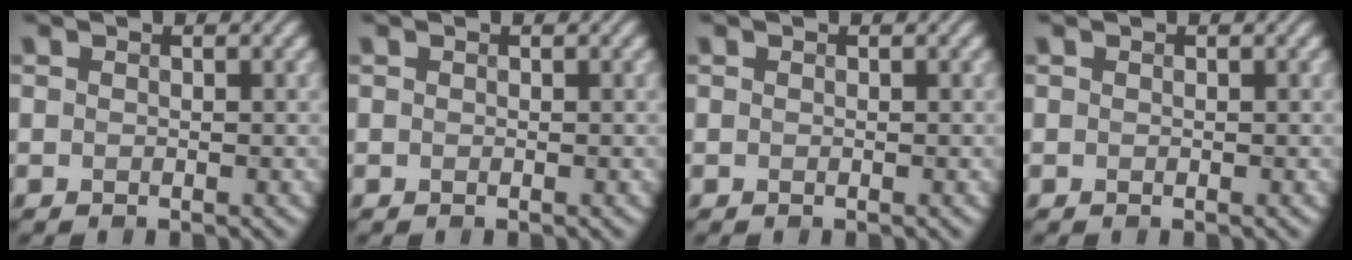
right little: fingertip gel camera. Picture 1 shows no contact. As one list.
[{"total": 0.0}, {"total": 0.0}, {"total": 0.0}]